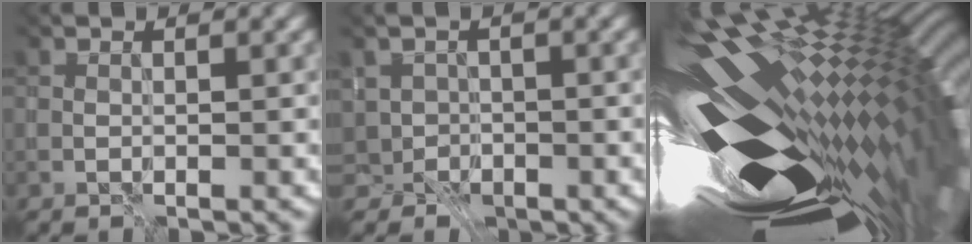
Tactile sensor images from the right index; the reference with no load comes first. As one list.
[{"total": 3.5, "force": [-1.1, 3.4, 0.2], "torque": [0.012, 0.004, -0.023]}, {"total": 18.7, "force": [0.4, 7.6, 17.1], "torque": [-0.275, -0.009, 0.055]}]